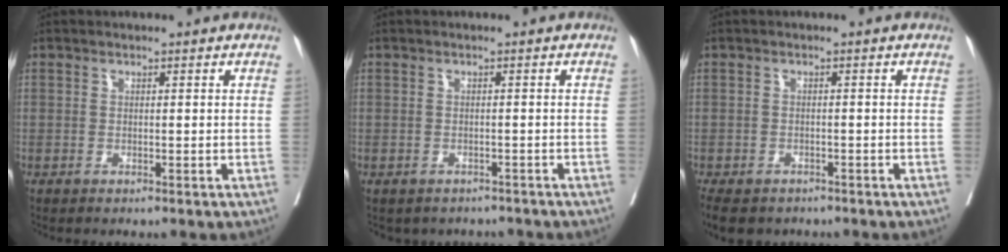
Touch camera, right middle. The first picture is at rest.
{"total": 4.5, "force": [-4.0, 2.1, 0.4], "torque": [0.002, 0.009, -0.046]}
{"total": 11.5, "force": [-7.8, 6.9, 4.7], "torque": [-0.129, -0.022, -0.099]}